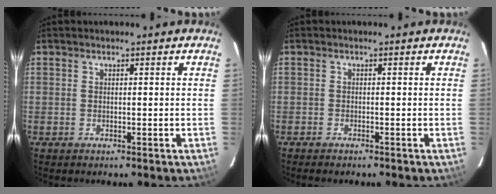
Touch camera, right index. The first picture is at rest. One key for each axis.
{"total": 1.7, "fx": -1.5, "fy": 0.3, "fz": 0.7, "tx": -0.020, "ty": -0.007, "tz": -0.029}